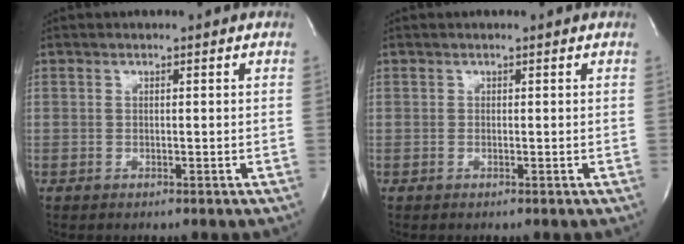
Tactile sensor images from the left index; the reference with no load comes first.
{"total": 0.0}